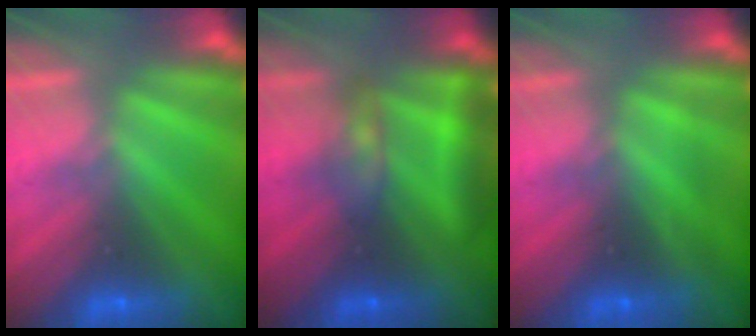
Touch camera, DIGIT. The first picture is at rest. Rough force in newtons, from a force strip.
{"total": 7.5}
{"total": 1.7}